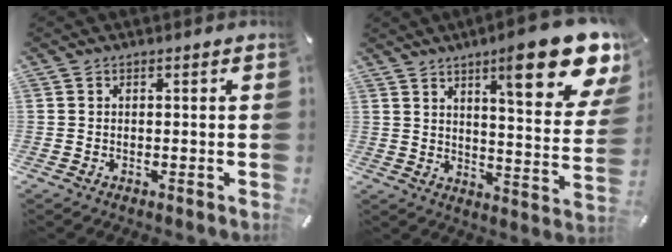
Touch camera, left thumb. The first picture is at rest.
{"total": 19.7, "force": [12.3, 4.9, 14.6], "torque": [-0.205, -0.083, 0.191]}